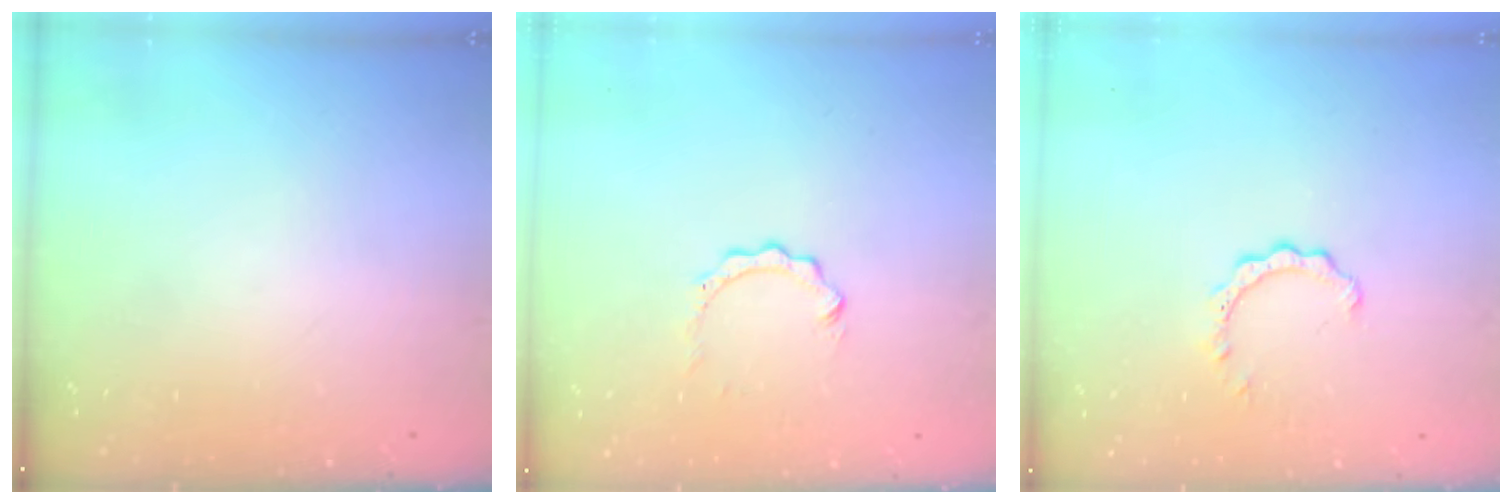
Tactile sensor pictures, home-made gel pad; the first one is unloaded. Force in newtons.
{"total": 2.3, "press": 2.3, "slide": 0.2}
{"total": 2.4, "press": 2.3, "slide": 0.3}